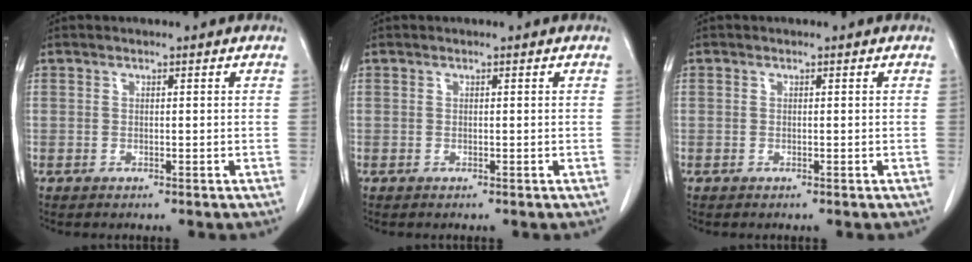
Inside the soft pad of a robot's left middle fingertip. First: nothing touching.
{"total": 0.0}
{"total": 0.0}